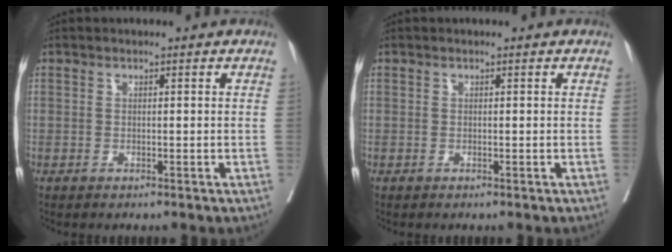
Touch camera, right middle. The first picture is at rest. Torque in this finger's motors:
{"motor_torque": [-0.17, 0.04, 0.04, 0.01]}